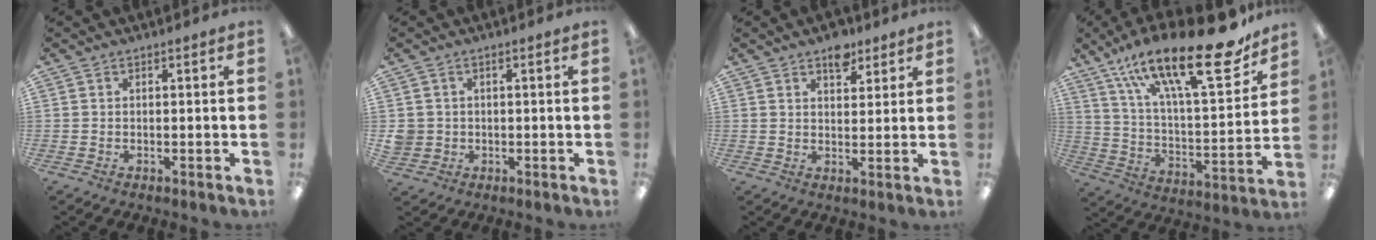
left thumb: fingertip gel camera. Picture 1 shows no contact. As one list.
[{"total": 3.0, "force": [0.2, 3.0, 0.2], "torque": [-0.011, 0.006, 0.003]}, {"total": 5.6, "force": [4.0, 2.9, 2.6], "torque": [-0.013, -0.024, 0.065]}, {"total": 28.1, "force": [18.1, 8.2, 19.8], "torque": [-0.307, -0.103, 0.297]}]